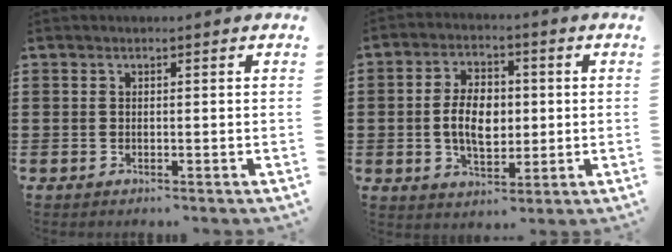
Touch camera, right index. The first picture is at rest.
{"total": 7.3, "force": [-0.2, 4.5, 5.8], "torque": [-0.111, 0.004, -0.012]}